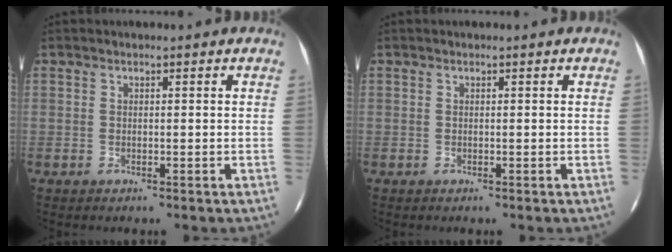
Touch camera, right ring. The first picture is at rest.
{"total": 0.0}